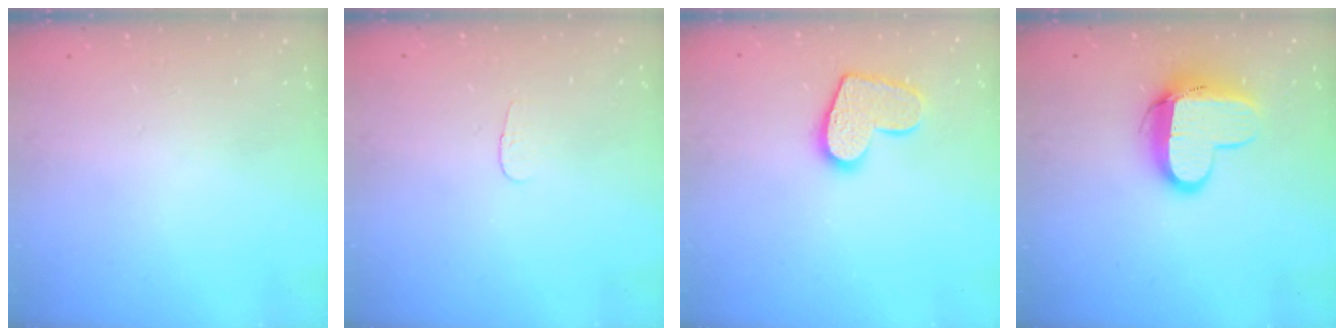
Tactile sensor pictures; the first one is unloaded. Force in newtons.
{"total": 2.8, "press": 2.8, "slide": 0.3}
{"total": 12.1, "press": 12.0, "slide": 0.8}
{"total": 11.2, "press": 11.2, "slide": 1.1}